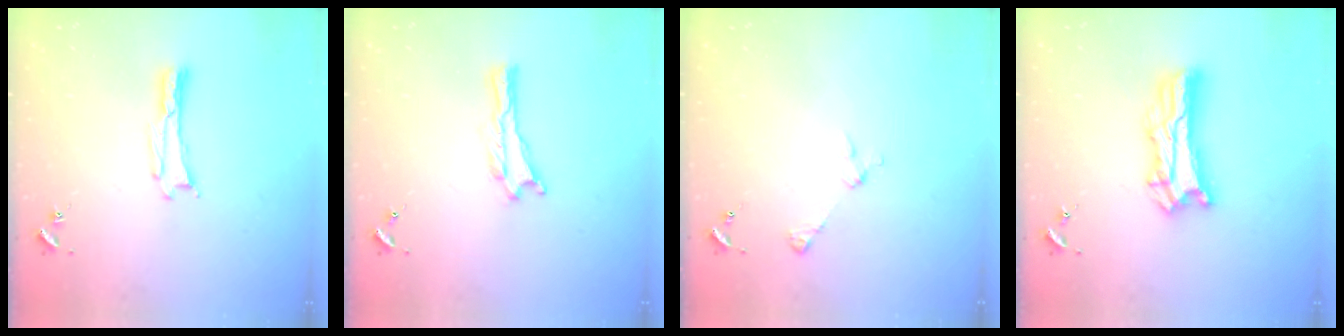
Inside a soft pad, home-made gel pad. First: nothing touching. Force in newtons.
{"total": 0.0}
{"total": 2.9, "press": 2.9, "slide": 0.3}
{"total": 9.3, "press": 9.3, "slide": 0.7}